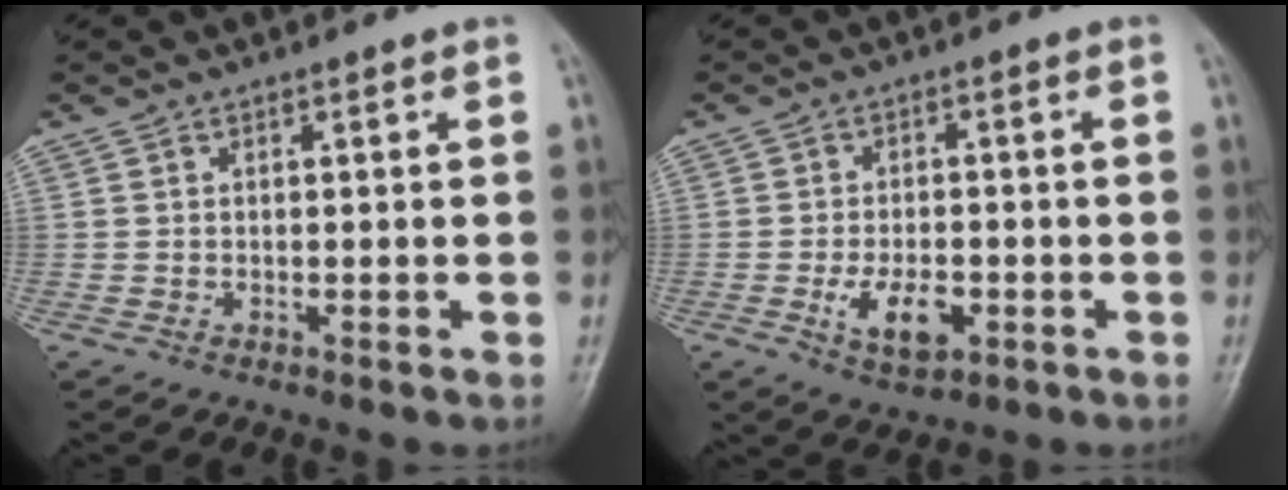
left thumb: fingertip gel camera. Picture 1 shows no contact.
{"total": 7.6, "force": [-2.6, 4.2, 5.8], "torque": [-0.089, 0.010, -0.040]}